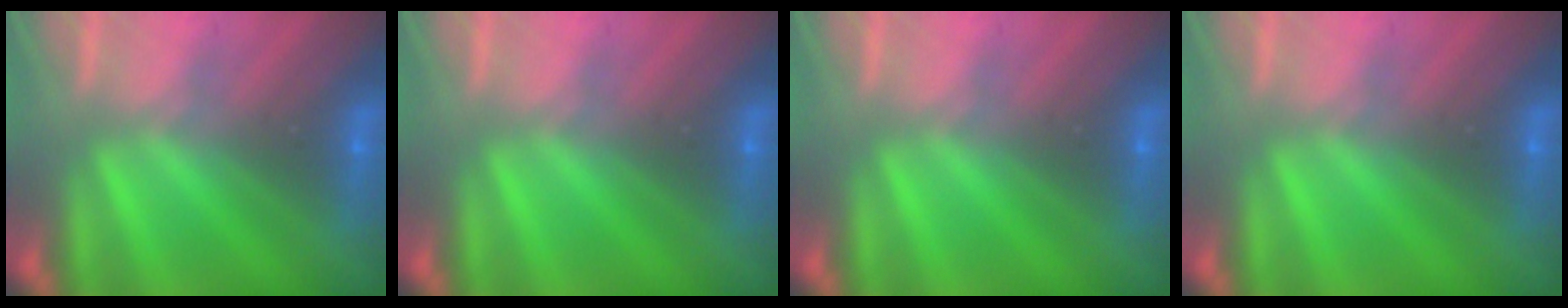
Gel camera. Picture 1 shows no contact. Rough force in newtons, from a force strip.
{"total": 0.0}
{"total": 0.0}
{"total": 0.0}